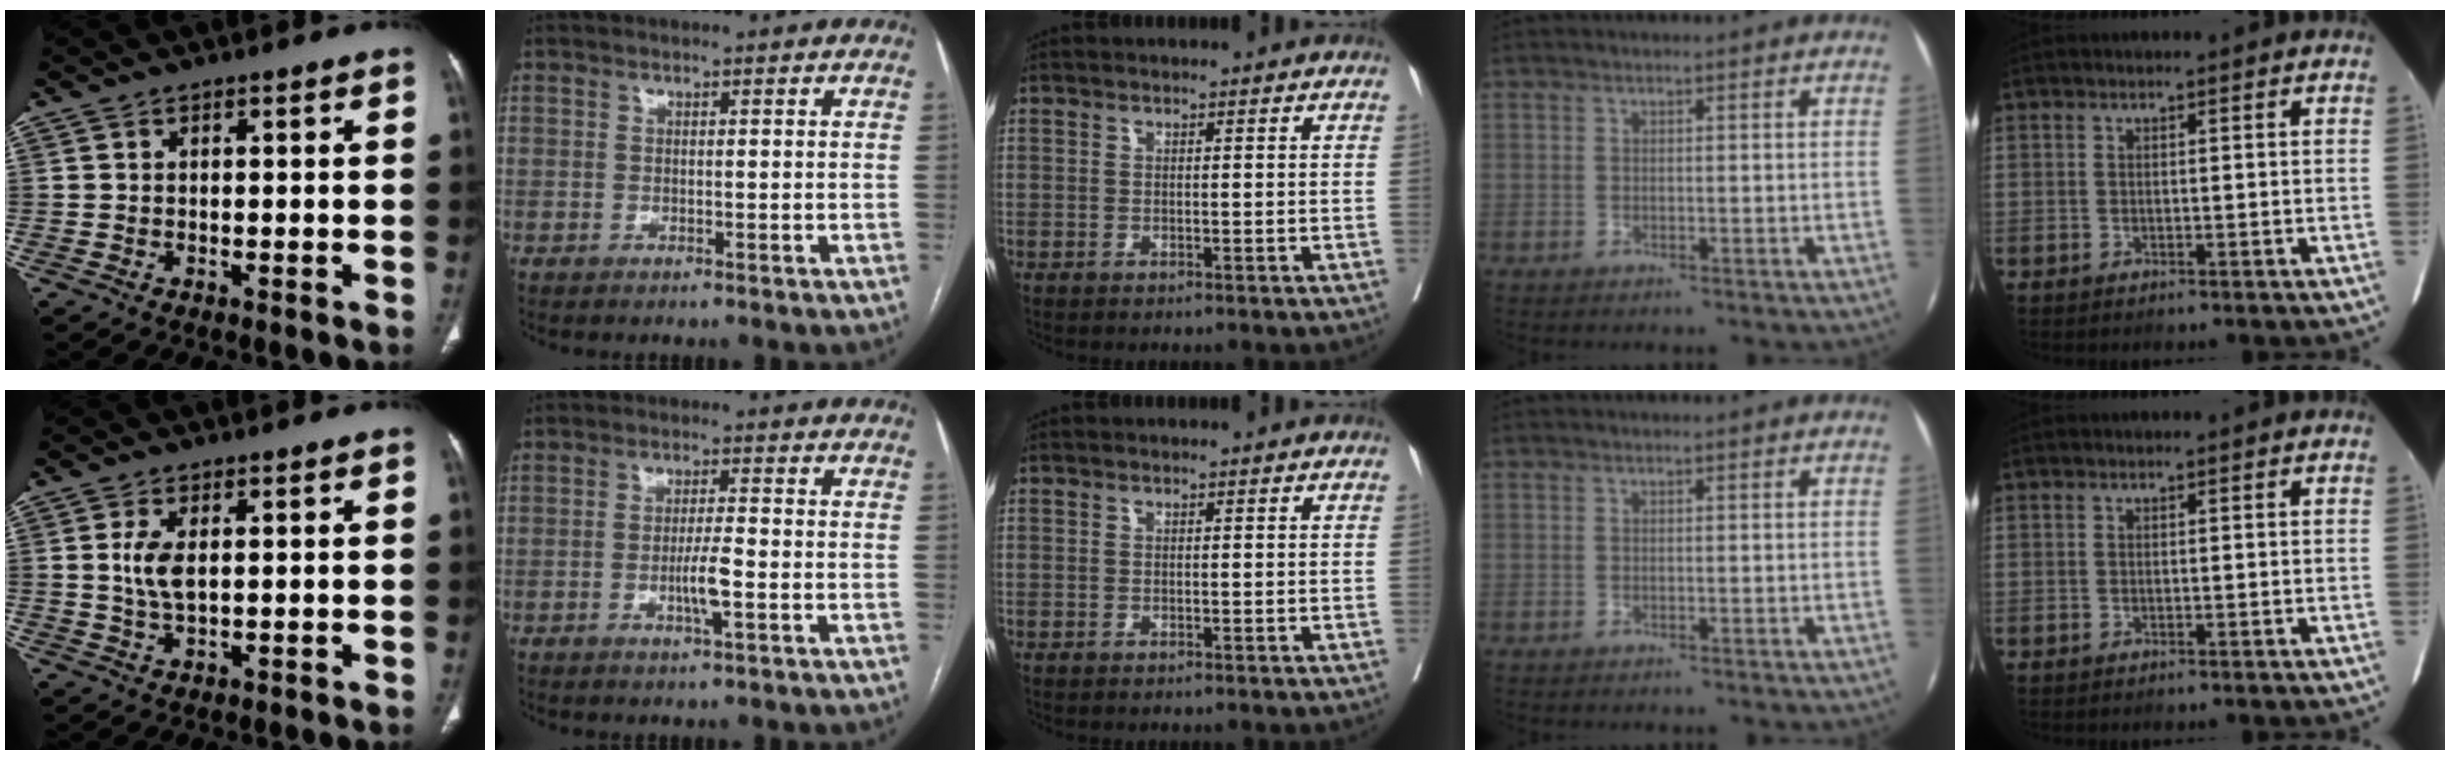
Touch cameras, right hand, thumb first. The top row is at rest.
{"thumb": {"total": 4.6, "force": [0.8, 2.1, 4.0], "torque": [-0.089, -0.006, 0.019]}, "index": {"total": 4.2, "force": [-1.4, 0.2, 4.0], "torque": [-0.076, -0.005, -0.025]}}